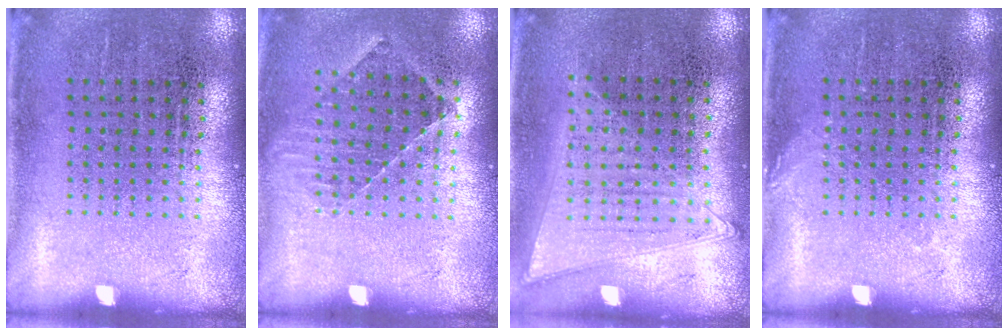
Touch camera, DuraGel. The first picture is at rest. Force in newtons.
{"total": 1.0, "press": 0.9, "slide": 0.2}
{"total": 1.1, "press": 1.0, "slide": 0.3}
{"total": 0.6, "press": 0.5, "slide": 0.1}